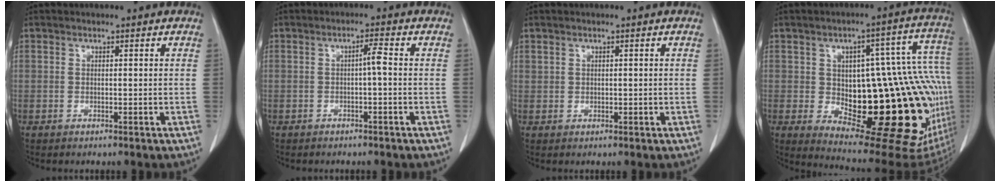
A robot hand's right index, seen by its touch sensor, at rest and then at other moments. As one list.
[{"total": 1.9, "force": [-0.3, 0.0, 1.8], "torque": [-0.032, 0.003, -0.005]}, {"total": 0.7, "force": [0.4, 0.5, 0.1], "torque": [0.002, 0.003, 0.009]}, {"total": 29.8, "force": [-4.1, 9.6, 27.9], "torque": [-0.281, 0.031, -0.030]}]